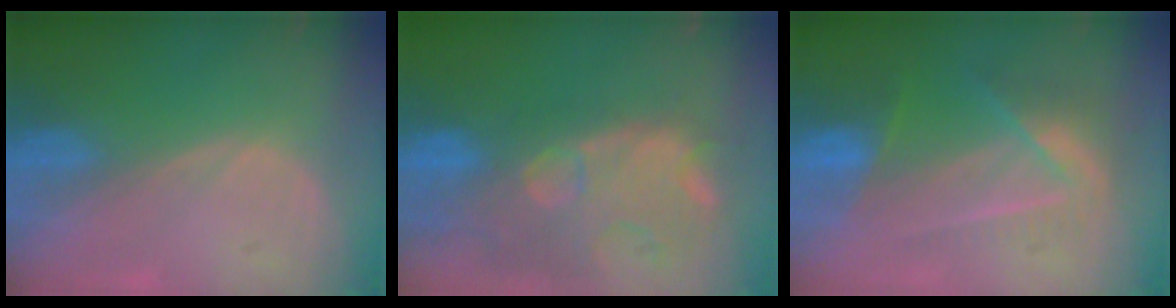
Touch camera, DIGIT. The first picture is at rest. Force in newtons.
{"total": 14.0, "press": 11.5, "slide": 8.1}
{"total": 7.3, "press": 6.5, "slide": 3.2}